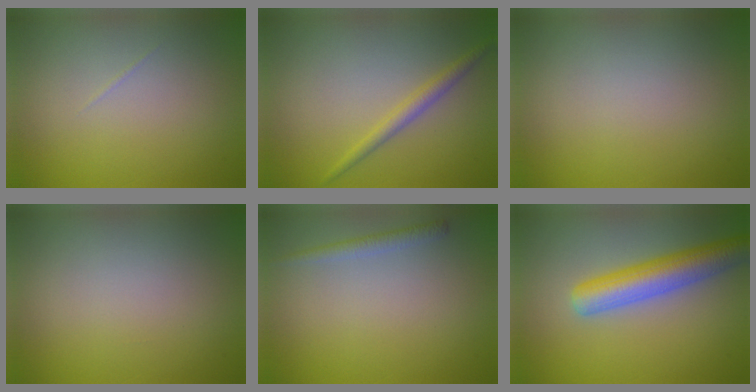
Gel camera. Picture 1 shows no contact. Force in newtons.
{"total": 1.8, "press": 1.8, "slide": 0.1}
{"total": 0.0}
{"total": 0.0}
{"total": 1.4, "press": 1.4, "slide": 0.1}
{"total": 5.6, "press": 5.6, "slide": 0.2}